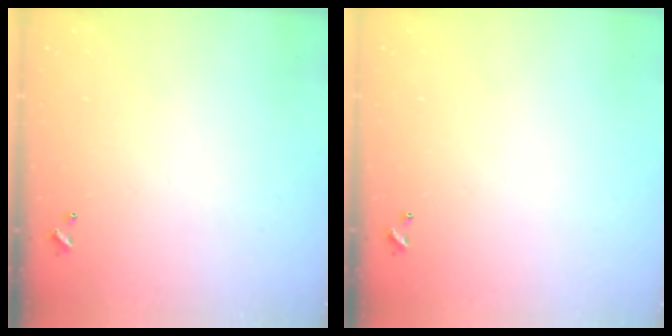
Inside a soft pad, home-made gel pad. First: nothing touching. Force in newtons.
{"total": 0.0}